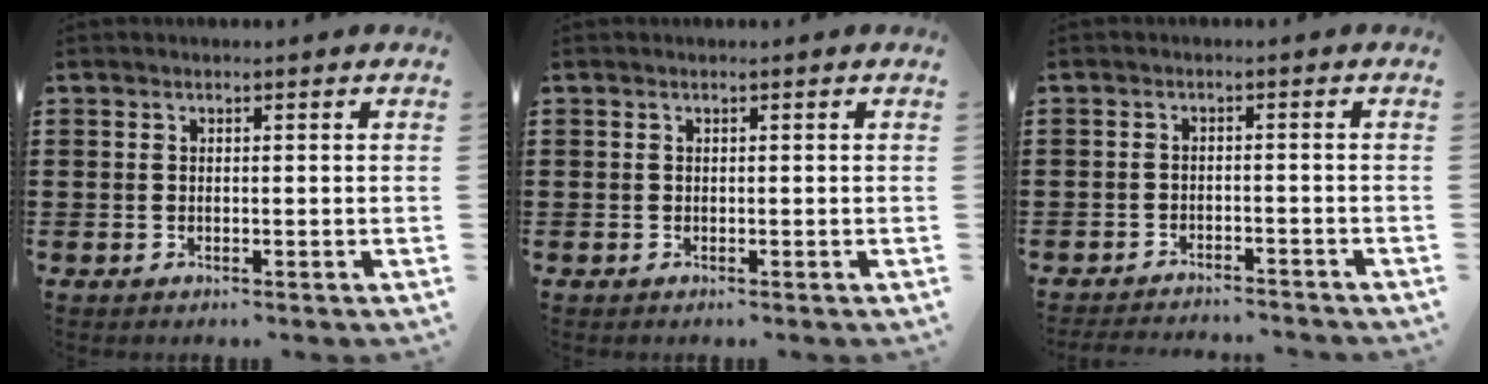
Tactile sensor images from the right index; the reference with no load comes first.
{"total": 0.0}
{"total": 2.3, "force": [-2.3, -0.3, 0.1], "torque": [-0.004, -0.001, -0.048]}